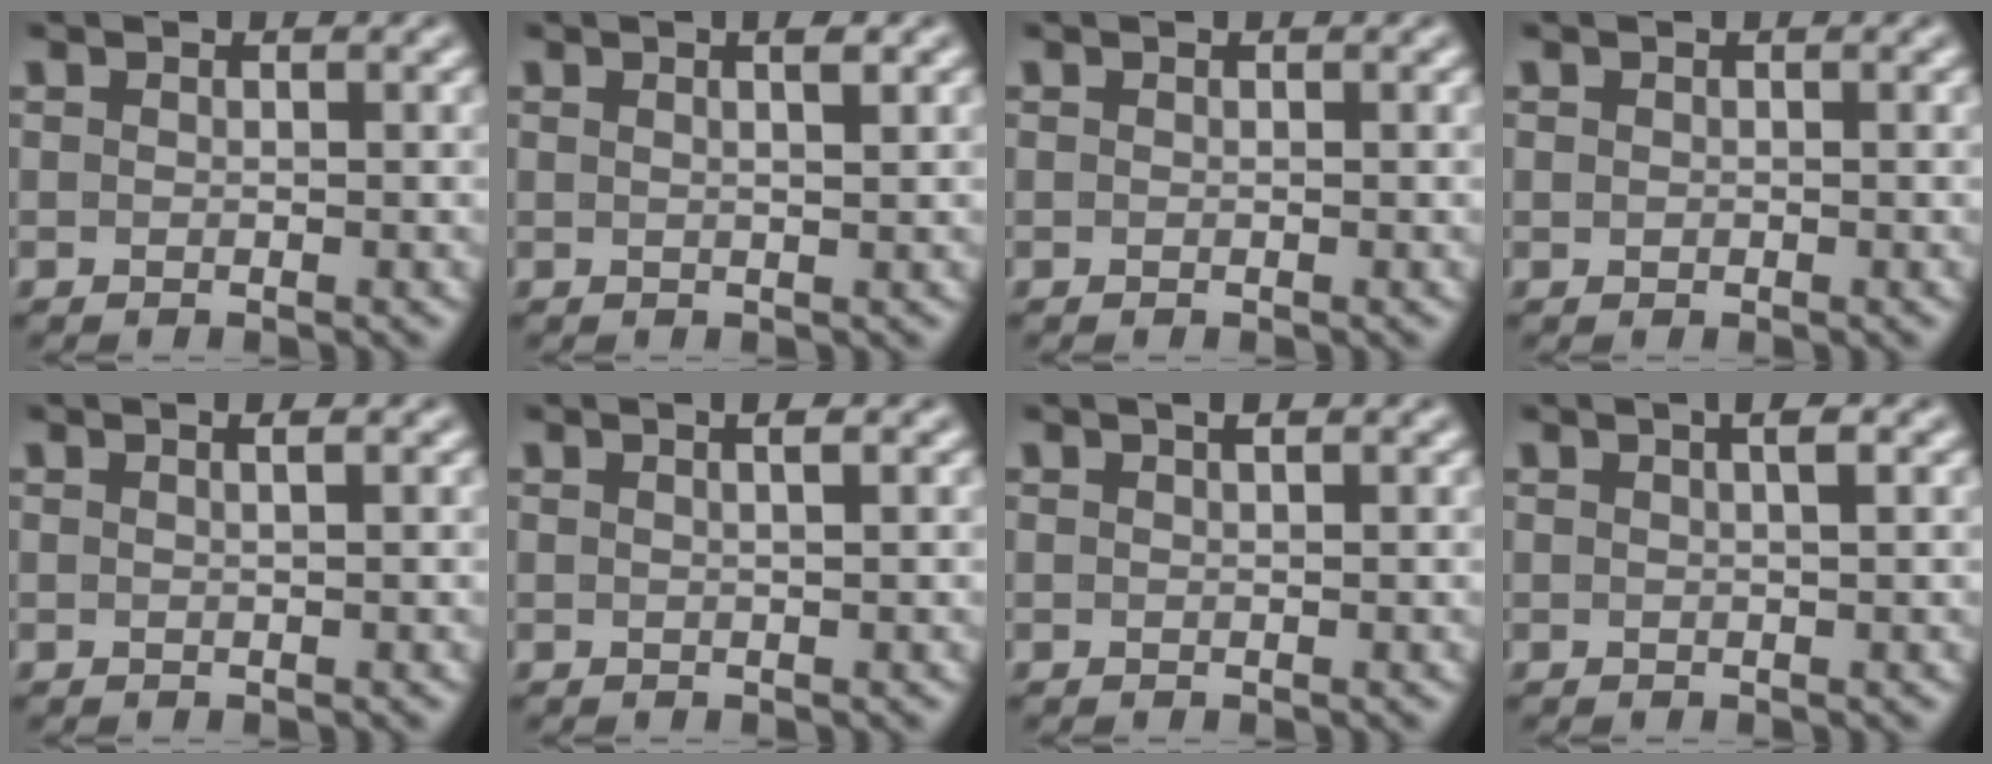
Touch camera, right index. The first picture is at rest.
{"total": 1.9, "force": [0.7, -0.5, 1.6], "torque": [-0.020, -0.001, 0.015]}
{"total": 0.0}
{"total": 0.0}
{"total": 0.9, "force": [0.2, -0.5, 0.7], "torque": [-0.010, 0.002, 0.005]}
{"total": 1.5, "force": [0.5, -0.5, 1.3], "torque": [-0.014, 0.003, 0.009]}
{"total": 0.7, "force": [0.4, -0.2, 0.5], "torque": [-0.005, 0.005, 0.007]}
{"total": 2.2, "force": [0.9, -0.1, 2.0], "torque": [-0.019, 0.009, 0.012]}